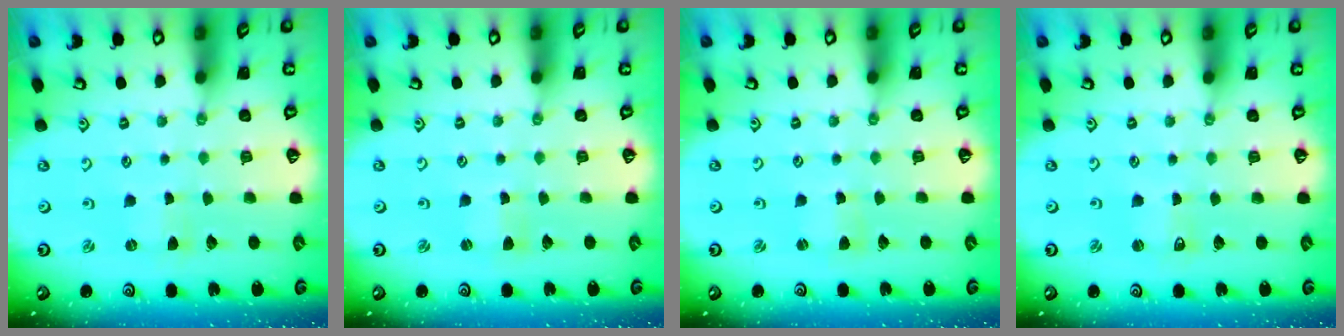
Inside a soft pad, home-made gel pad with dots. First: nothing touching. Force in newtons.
{"total": 0.9, "press": 0.8, "slide": 0.2}
{"total": 1.2, "press": 1.2, "slide": 0.1}
{"total": 0.6, "press": 0.6, "slide": 0.1}